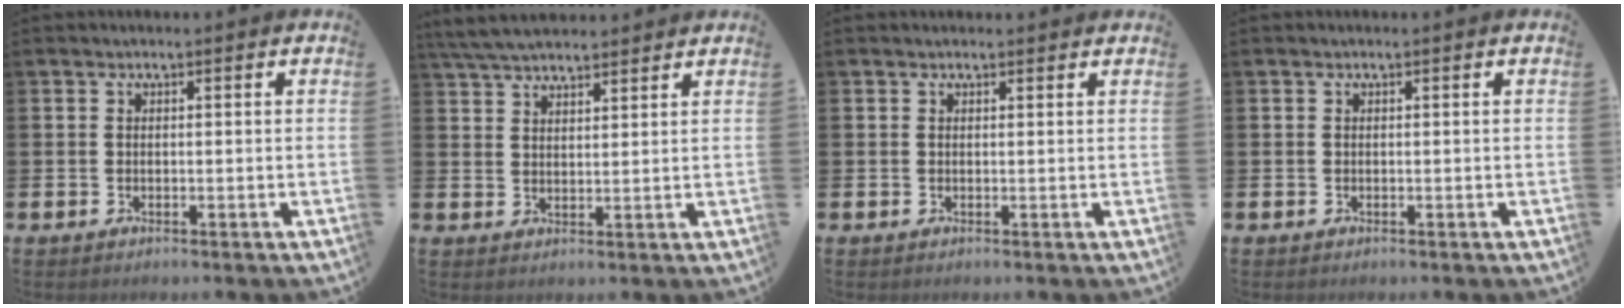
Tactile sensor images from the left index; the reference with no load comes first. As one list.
[{"total": 5.3, "force": [5.0, 1.0, 1.3], "torque": [-0.041, -0.015, 0.093]}, {"total": 0.5, "force": [0.5, 0.1, 0.1], "torque": [0.013, -0.004, 0.006]}, {"total": 0.0}]